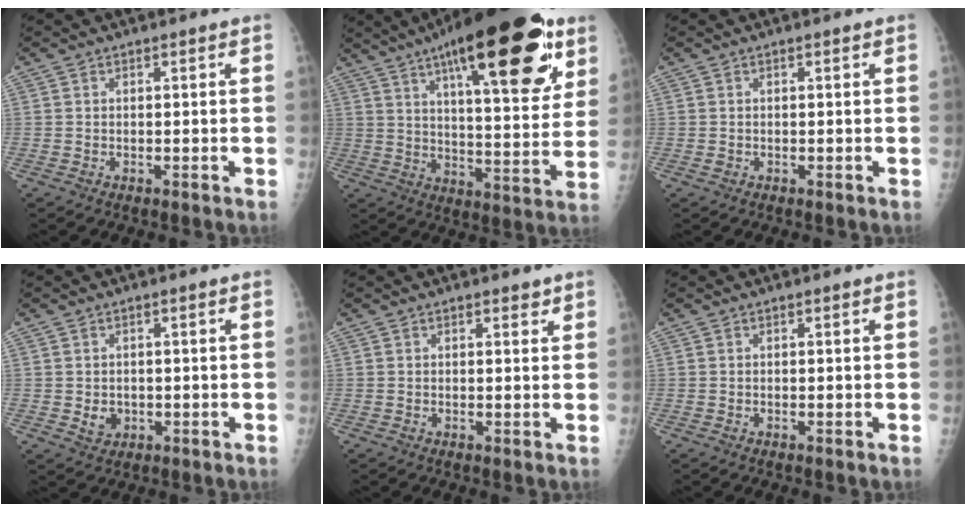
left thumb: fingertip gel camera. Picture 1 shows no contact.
{"total": 28.6, "force": [15.4, 9.1, 22.4], "torque": [-0.305, -0.029, 0.230]}
{"total": 0.7, "force": [0.0, 0.5, 0.4], "torque": [-0.005, 0.000, 0.002]}
{"total": 2.7, "force": [-0.3, 2.3, 1.4], "torque": [-0.012, 0.000, 0.004]}
{"total": 1.4, "force": [1.0, 0.6, 0.7], "torque": [-0.001, -0.005, 0.011]}
{"total": 0.0}